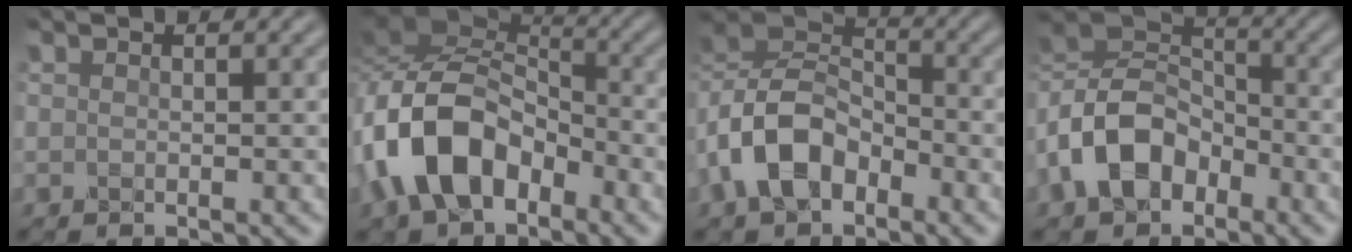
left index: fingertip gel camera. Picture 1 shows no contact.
{"total": 9.8, "force": [-4.0, 6.0, 6.7], "torque": [-0.140, 0.012, -0.081]}
{"total": 7.2, "force": [-3.3, 4.4, 4.7], "torque": [-0.101, 0.013, -0.079]}
{"total": 8.6, "force": [-3.7, 5.6, 5.3], "torque": [-0.114, 0.009, -0.083]}